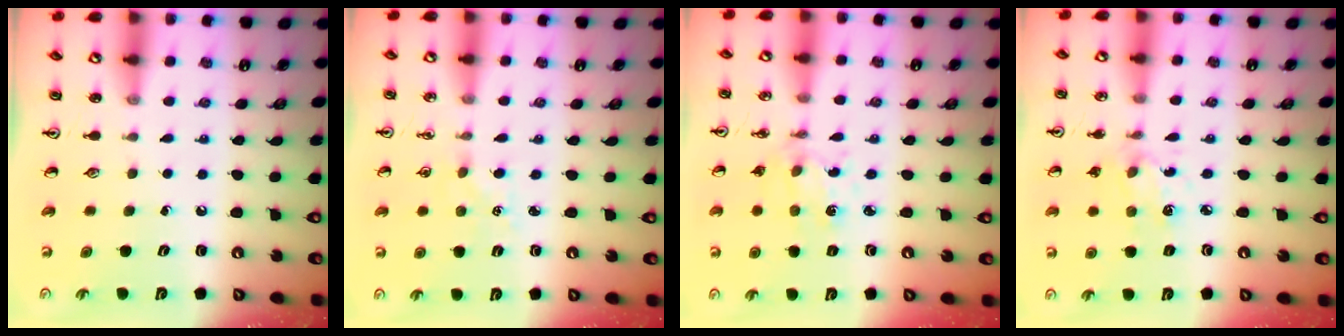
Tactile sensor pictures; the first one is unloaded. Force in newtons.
{"total": 2.4, "press": 2.3, "slide": 0.3}
{"total": 2.2, "press": 2.2, "slide": 0.4}
{"total": 3.3, "press": 3.1, "slide": 1.3}